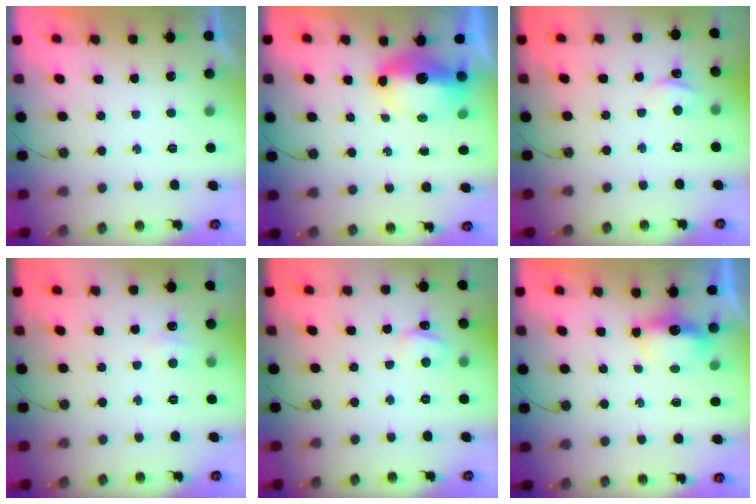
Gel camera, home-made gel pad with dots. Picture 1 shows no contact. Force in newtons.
{"total": 16.4, "press": 10.0, "slide": 13.0}
{"total": 2.9, "press": 2.8, "slide": 0.3}
{"total": 5.5, "press": 5.4, "slide": 0.8}
{"total": 3.0, "press": 3.0, "slide": 0.4}
{"total": 4.8, "press": 4.6, "slide": 1.3}